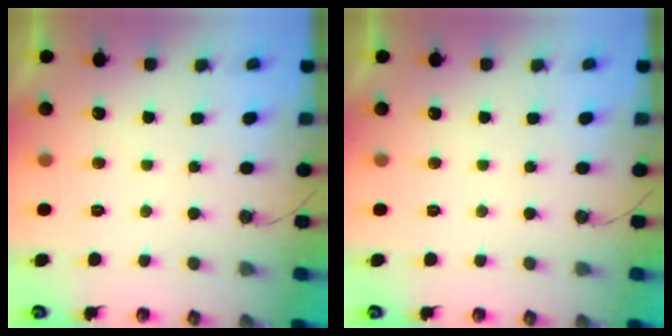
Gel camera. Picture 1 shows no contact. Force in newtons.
{"total": 0.0}